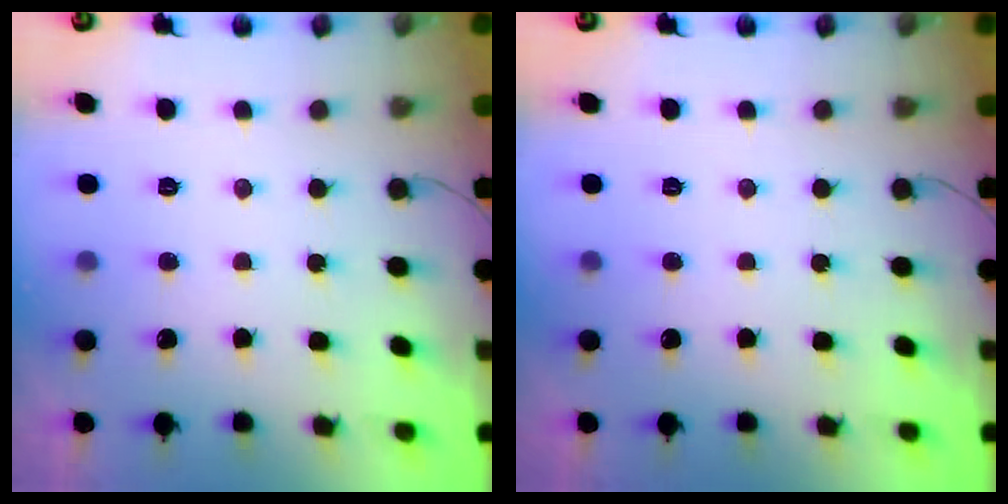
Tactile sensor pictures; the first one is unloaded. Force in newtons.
{"total": 0.0}